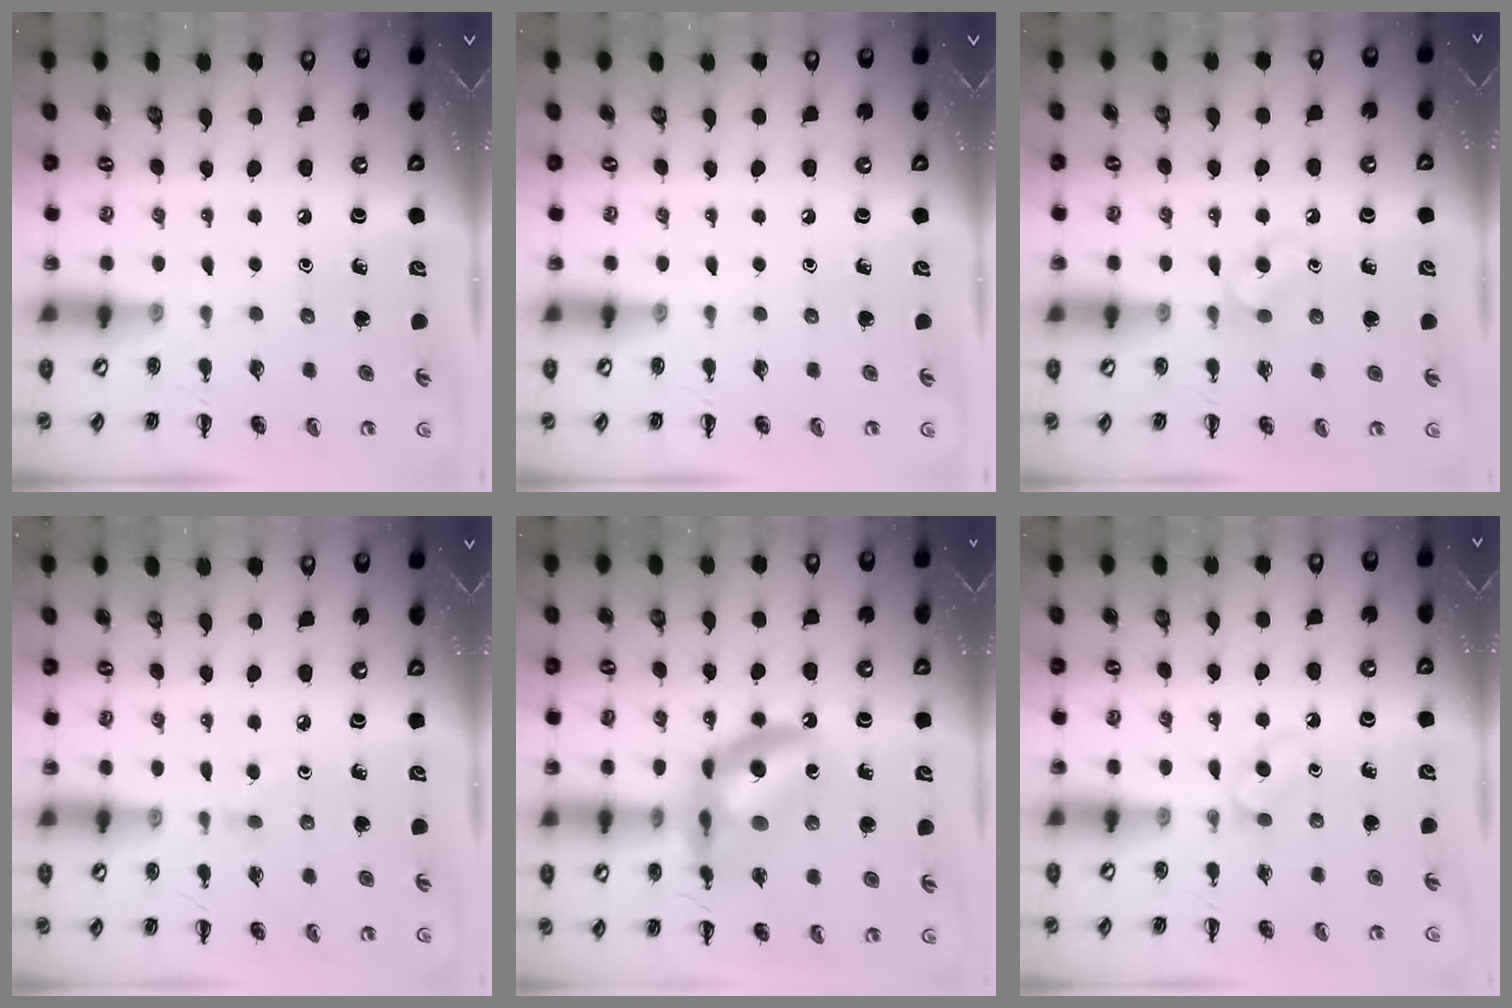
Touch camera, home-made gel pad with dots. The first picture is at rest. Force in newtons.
{"total": 0.0}
{"total": 3.9, "press": 3.8, "slide": 1.1}
{"total": 2.0, "press": 1.8, "slide": 0.8}
{"total": 16.5, "press": 16.0, "slide": 3.7}
{"total": 2.7, "press": 2.5, "slide": 1.2}